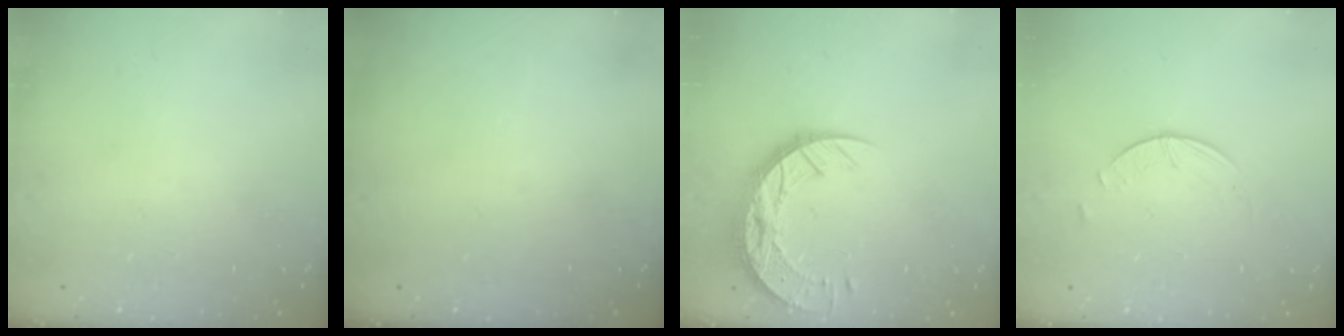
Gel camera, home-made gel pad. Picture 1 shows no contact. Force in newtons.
{"total": 0.0}
{"total": 16.5, "press": 16.4, "slide": 1.2}
{"total": 0.9, "press": 0.9, "slide": 0.1}